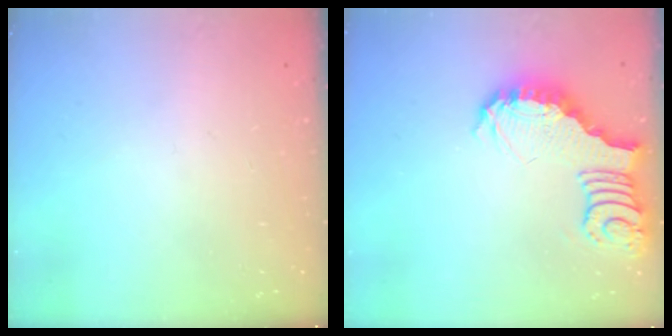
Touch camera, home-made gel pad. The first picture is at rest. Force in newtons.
{"total": 3.8, "press": 3.7, "slide": 0.8}